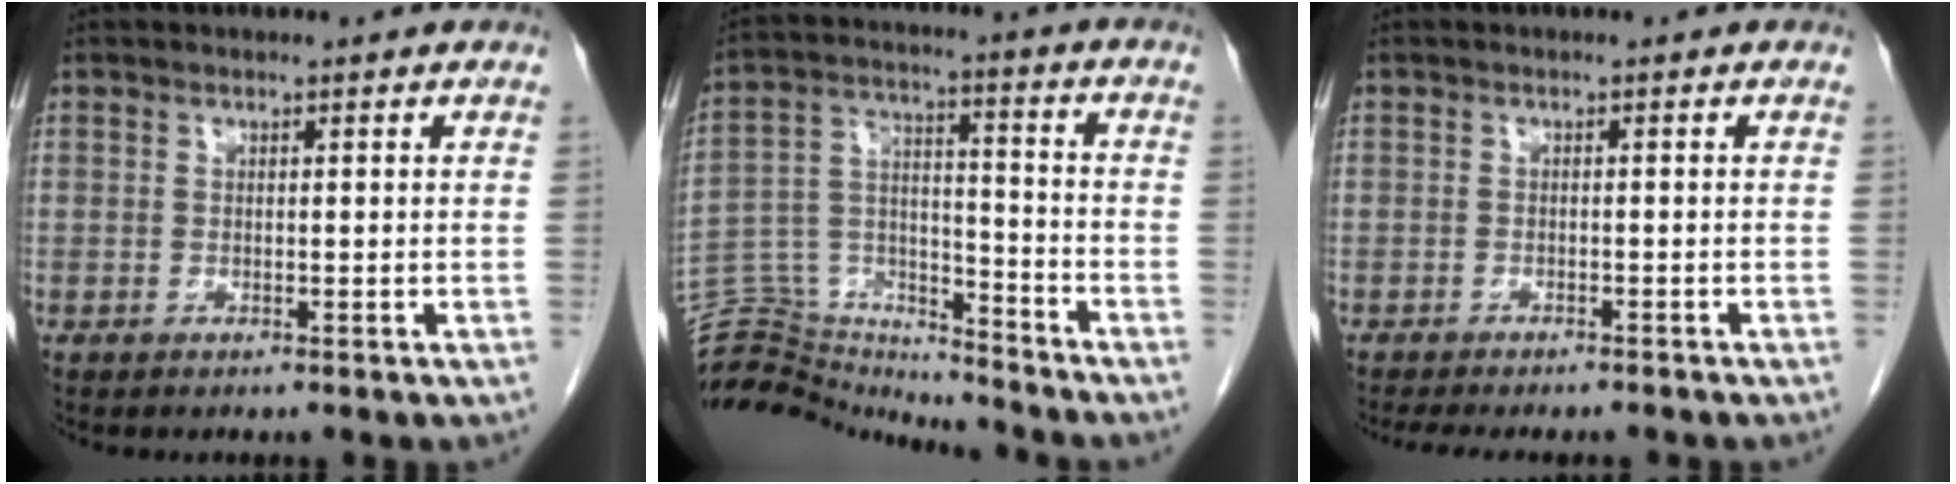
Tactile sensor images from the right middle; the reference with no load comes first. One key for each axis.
{"total": 13.8, "fx": -13.5, "fy": 2.5, "fz": 0.8, "tx": -0.020, "ty": 0.061, "tz": -0.229}
{"total": 8.6, "fx": -7.5, "fy": 1.9, "fz": 3.7, "tx": -0.049, "ty": -0.008, "tz": -0.097}